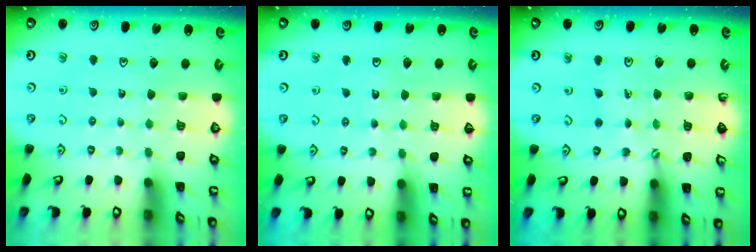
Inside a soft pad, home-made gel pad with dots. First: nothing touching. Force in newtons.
{"total": 3.8, "press": 3.7, "slide": 0.4}
{"total": 2.2, "press": 1.4, "slide": 1.6}